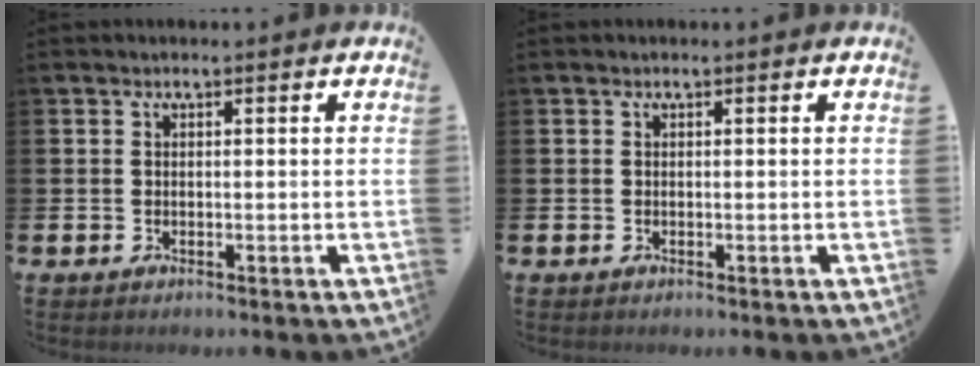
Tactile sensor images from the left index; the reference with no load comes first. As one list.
[{"total": 0.0}]